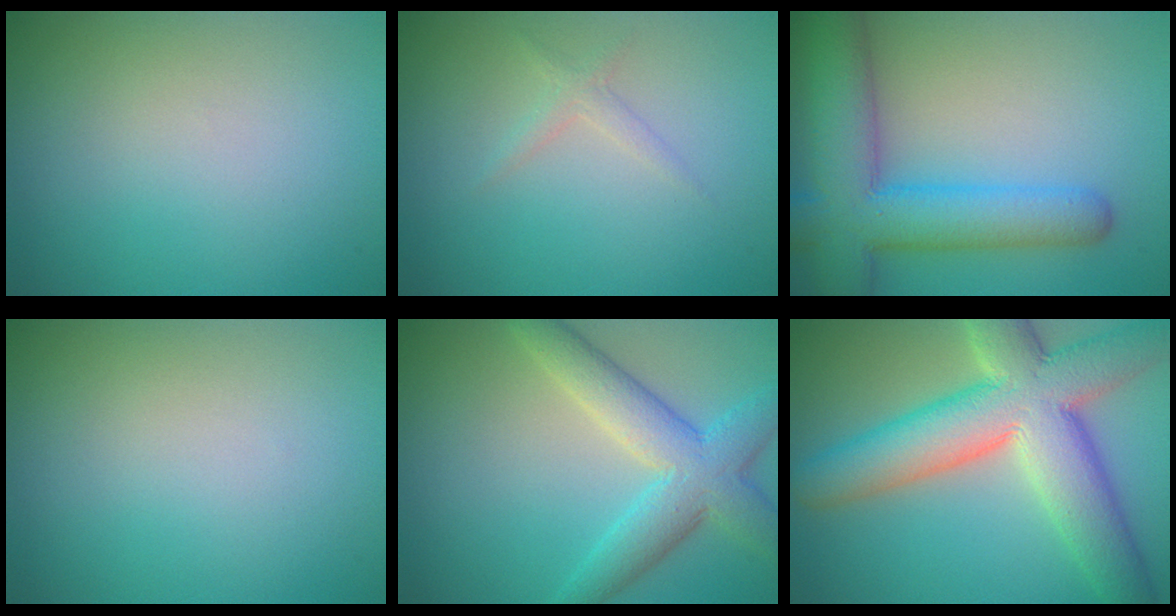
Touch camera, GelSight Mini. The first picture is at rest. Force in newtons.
{"total": 1.1, "press": 1.1, "slide": 0.0}
{"total": 8.9, "press": 8.9, "slide": 0.4}
{"total": 0.0}
{"total": 4.9, "press": 4.9, "slide": 0.3}
{"total": 11.0, "press": 11.0, "slide": 1.0}